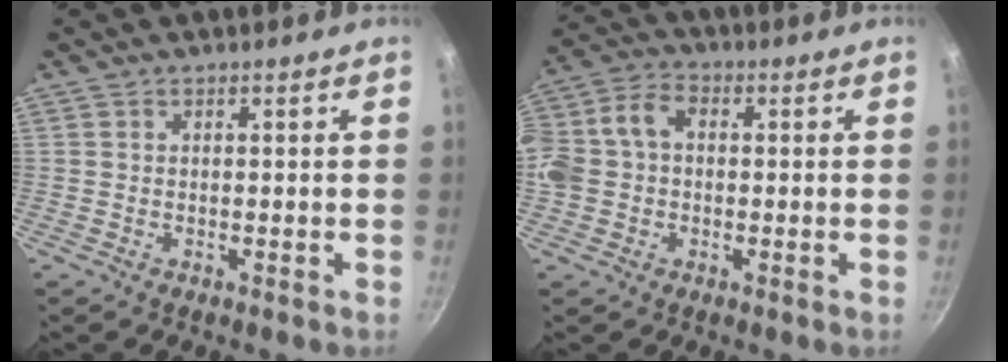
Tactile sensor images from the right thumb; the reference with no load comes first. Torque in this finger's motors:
{"motor_torque": [1.31, 1.33, 0.20, -0.02, 0.22]}